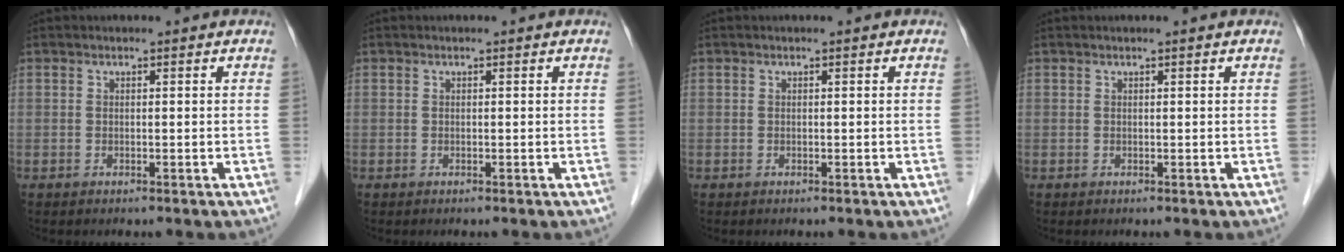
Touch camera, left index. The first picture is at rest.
{"total": 0.0}
{"total": 0.0}
{"total": 0.0}